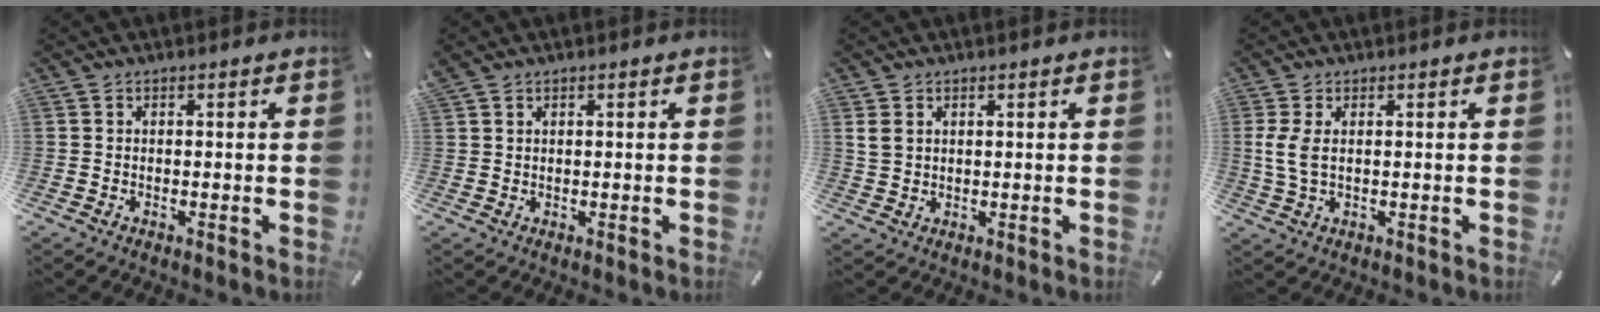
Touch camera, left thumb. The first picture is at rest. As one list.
[{"total": 0.8, "force": [0.7, 0.3, 0.3], "torque": [-0.007, -0.002, 0.014]}, {"total": 2.9, "force": [1.2, 2.2, 1.4], "torque": [-0.029, 0.002, 0.023]}, {"total": 4.7, "force": [0.9, 2.1, 4.2], "torque": [-0.096, -0.001, 0.013]}]